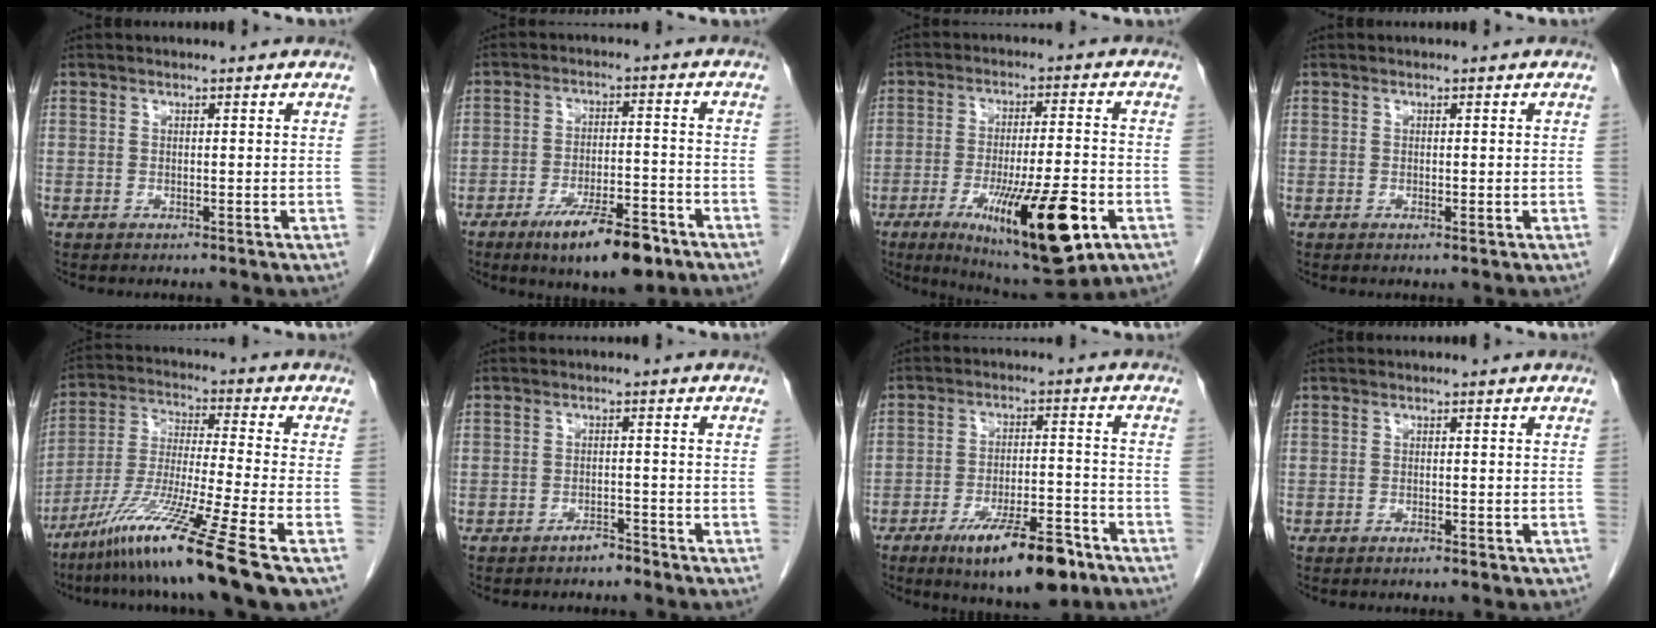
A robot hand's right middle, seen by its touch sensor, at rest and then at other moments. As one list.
[{"total": 10.7, "force": [-6.9, 2.7, 7.7], "torque": [-0.121, -0.007, -0.106]}, {"total": 17.9, "force": [-7.3, 3.0, 16.0], "torque": [-0.241, -0.026, -0.101]}, {"total": 0.6, "force": [-0.2, 0.2, 0.6], "torque": [-0.007, -0.001, -0.001]}, {"total": 14.0, "force": [-9.3, -2.3, 10.2], "torque": [-0.205, -0.044, -0.172]}, {"total": 1.9, "force": [-1.7, 0.5, 0.5], "torque": [-0.007, 0.001, -0.027]}, {"total": 12.5, "force": [-8.0, 3.2, 9.1], "torque": [-0.139, -0.005, -0.124]}, {"total": 1.7, "force": [-1.2, 0.5, 1.1], "torque": [-0.017, -0.001, -0.010]}]